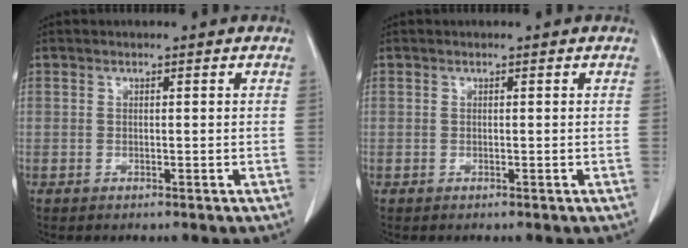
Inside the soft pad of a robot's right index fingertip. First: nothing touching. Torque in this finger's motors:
{"motor_torque": [0.00, 0.00, 0.00, 0.00]}